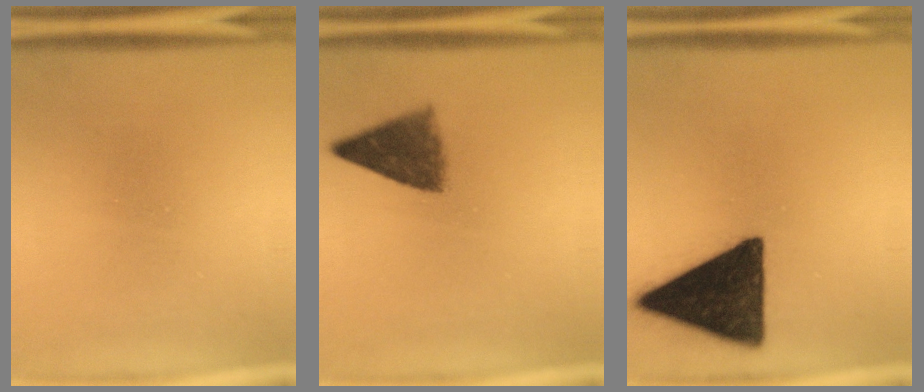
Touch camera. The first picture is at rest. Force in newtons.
{"total": 5.6}
{"total": 18.1}